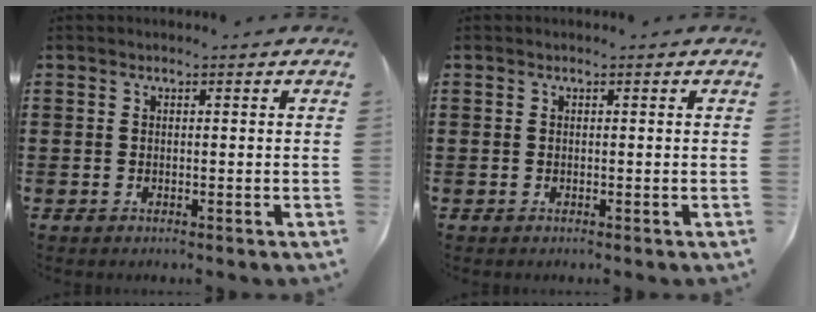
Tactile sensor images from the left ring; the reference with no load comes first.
{"total": 0.0}